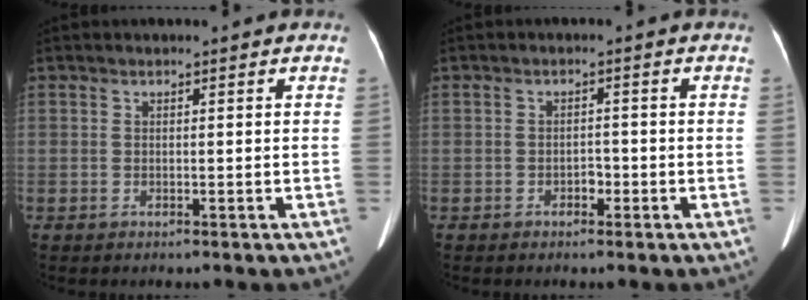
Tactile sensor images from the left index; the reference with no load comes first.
{"total": 1.5, "force": [-0.8, 0.9, 0.8], "torque": [-0.010, 0.004, -0.012]}